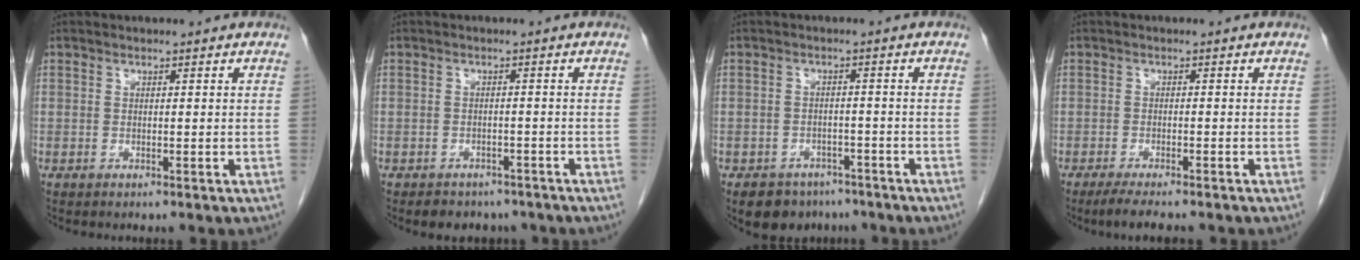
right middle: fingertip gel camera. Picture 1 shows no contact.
{"total": 5.3, "force": [-4.3, 2.8, 1.2], "torque": [-0.016, 0.007, -0.048]}
{"total": 5.9, "force": [-4.4, 3.8, 1.0], "torque": [-0.011, 0.007, -0.062]}
{"total": 5.3, "force": [-4.3, 0.7, 3.0], "torque": [-0.048, -0.012, -0.065]}